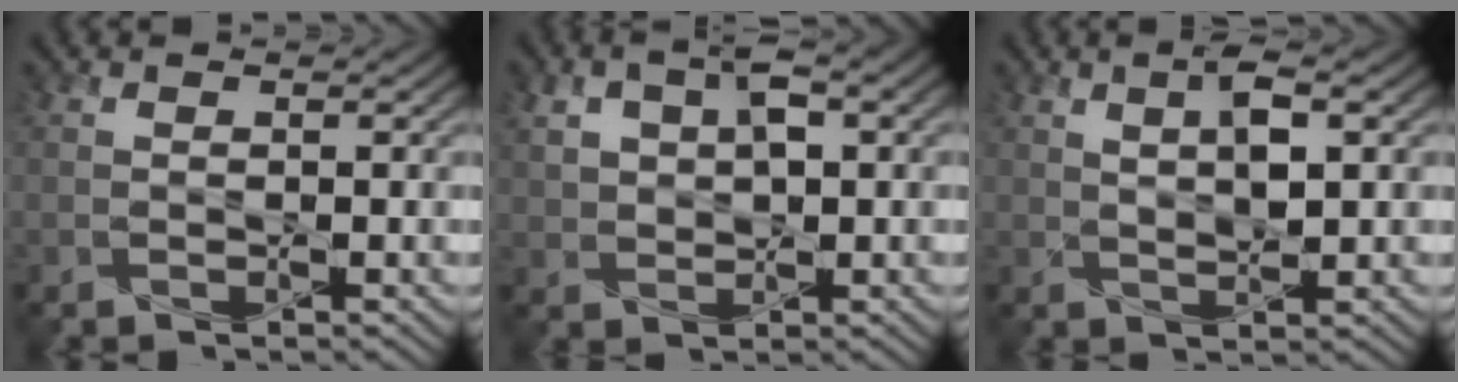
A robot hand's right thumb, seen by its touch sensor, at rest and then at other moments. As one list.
[{"total": 6.1, "force": [2.0, 3.4, 4.7], "torque": [-0.103, 0.008, 0.033]}, {"total": 4.3, "force": [1.4, 1.4, 3.8], "torque": [-0.080, 0.002, 0.028]}]